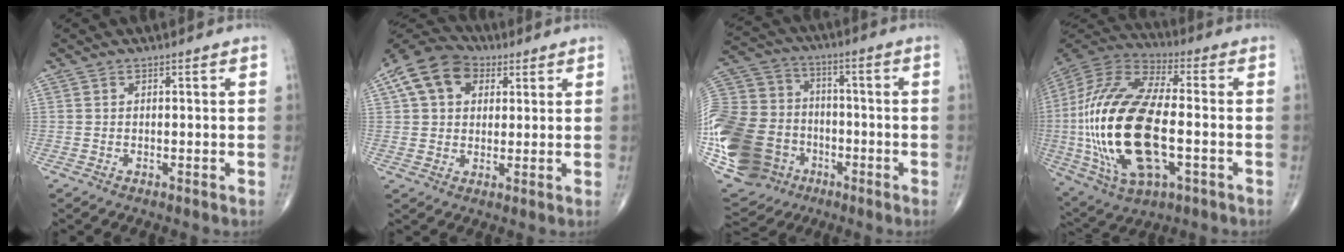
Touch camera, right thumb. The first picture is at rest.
{"total": 12.2, "force": [4.5, 8.9, 7.1], "torque": [-0.116, 0.011, 0.069]}
{"total": 29.1, "force": [-8.9, 23.0, 15.5], "torque": [-0.385, 0.051, -0.151]}
{"total": 28.9, "force": [-3.8, 13.1, 25.4], "torque": [-0.567, 0.003, -0.059]}